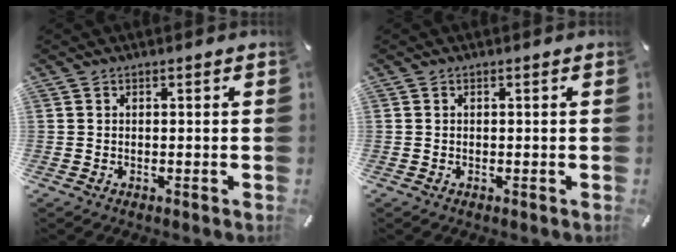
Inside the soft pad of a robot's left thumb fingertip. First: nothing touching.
{"total": 0.0}